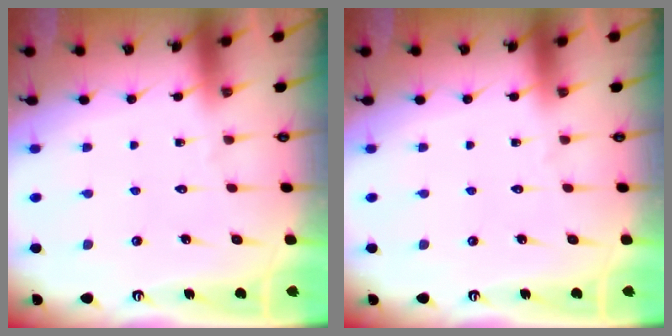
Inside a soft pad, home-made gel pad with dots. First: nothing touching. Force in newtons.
{"total": 0.0}